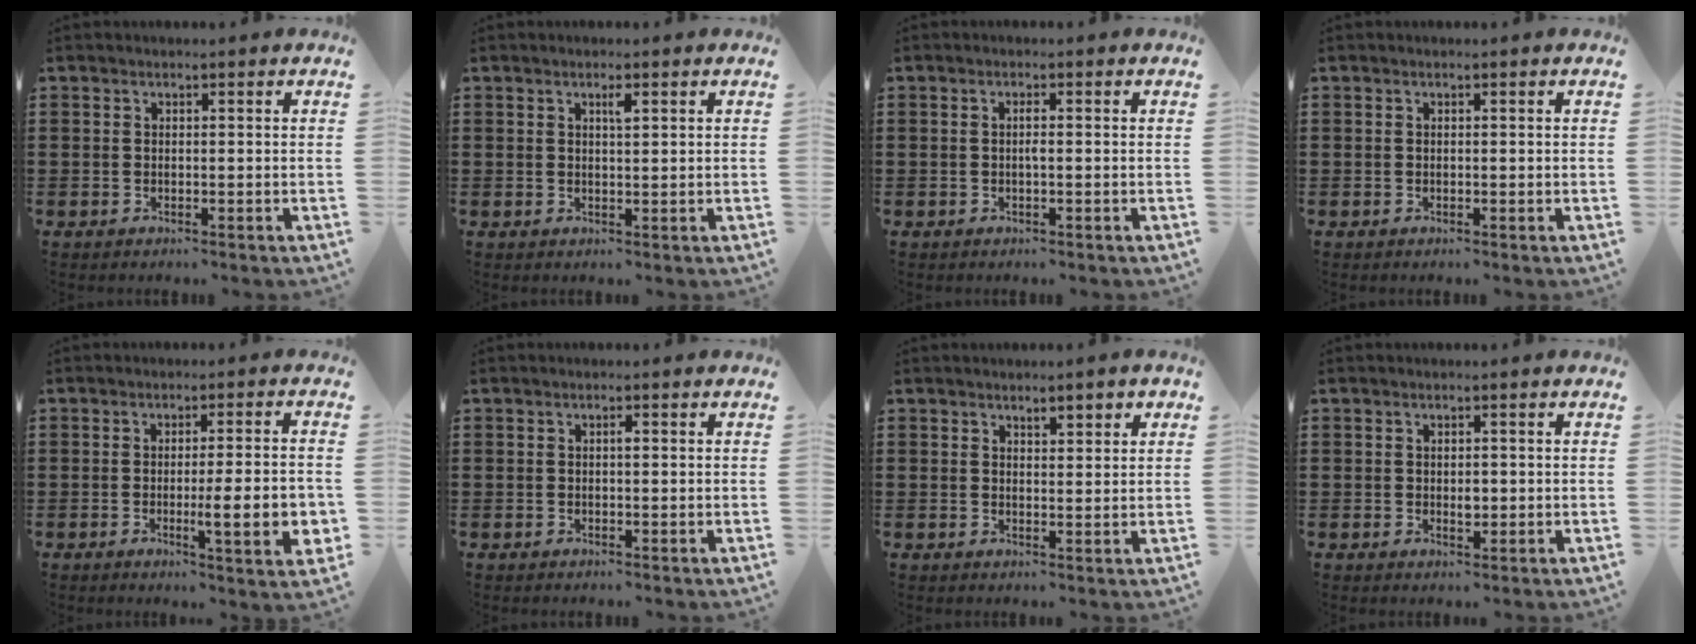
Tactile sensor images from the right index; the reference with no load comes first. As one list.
[{"total": 1.4, "force": [0.7, 0.3, 1.2], "torque": [-0.016, 0.000, 0.008]}, {"total": 1.1, "force": [-0.2, 0.1, 1.1], "torque": [-0.021, -0.003, -0.003]}, {"total": 0.0}, {"total": 8.4, "force": [-1.7, 1.0, 8.2], "torque": [-0.113, -0.013, -0.029]}, {"total": 0.6, "force": [0.1, 0.2, 0.6], "torque": [-0.012, -0.003, 0.002]}, {"total": 1.9, "force": [1.5, 0.6, 1.0], "torque": [-0.022, 0.005, 0.026]}, {"total": 1.9, "force": [0.1, 0.9, 1.6], "torque": [-0.032, 0.003, 0.001]}]